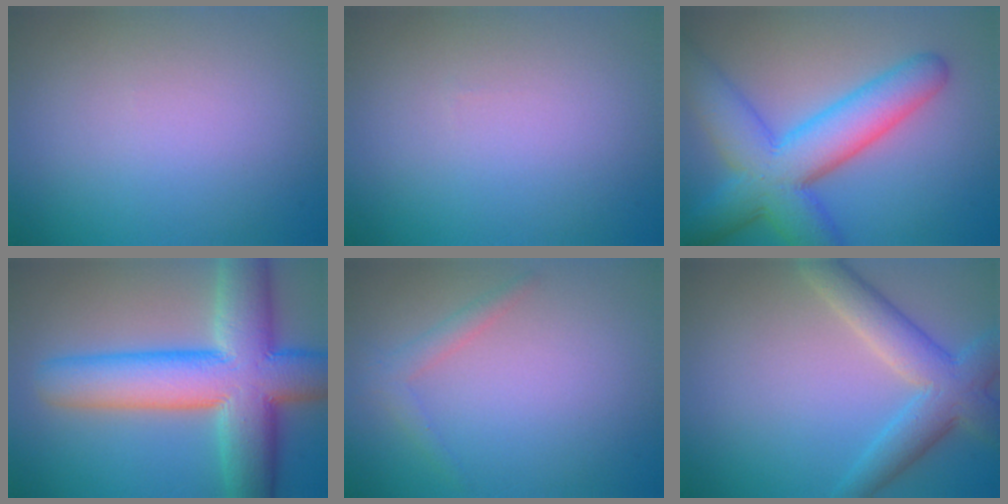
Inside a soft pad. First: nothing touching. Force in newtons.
{"total": 0.0}
{"total": 9.6, "press": 9.6, "slide": 0.2}
{"total": 12.6, "press": 12.5, "slide": 0.7}
{"total": 1.5, "press": 1.5, "slide": 0.1}
{"total": 5.4, "press": 5.4, "slide": 0.2}